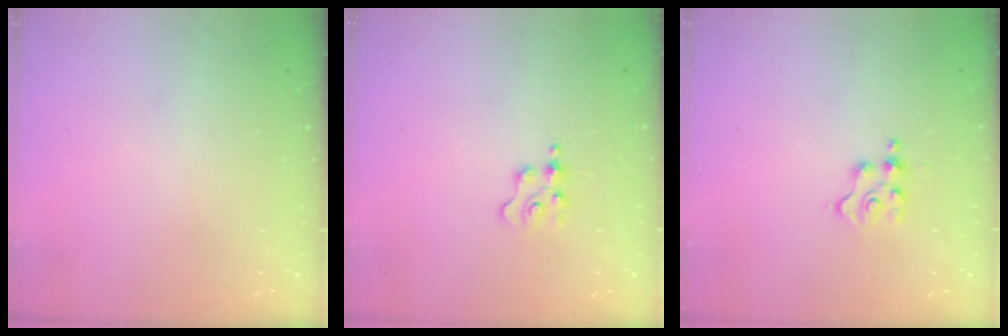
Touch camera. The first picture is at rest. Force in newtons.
{"total": 1.8, "press": 1.8, "slide": 0.3}
{"total": 3.3, "press": 3.2, "slide": 0.5}